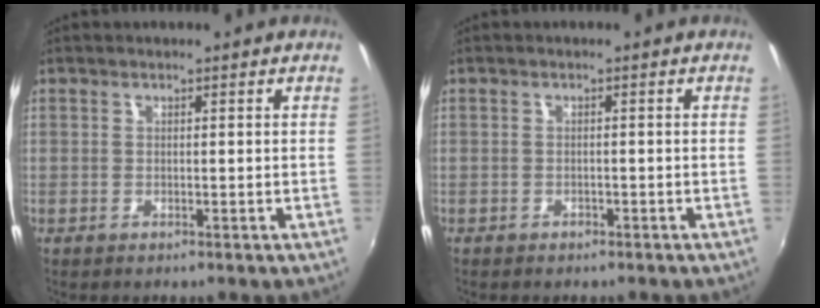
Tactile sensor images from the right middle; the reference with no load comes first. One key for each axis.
{"total": 1.4, "fx": -1.2, "fy": 0.6, "fz": 0.4, "tx": -0.010, "ty": -0.002, "tz": -0.015}